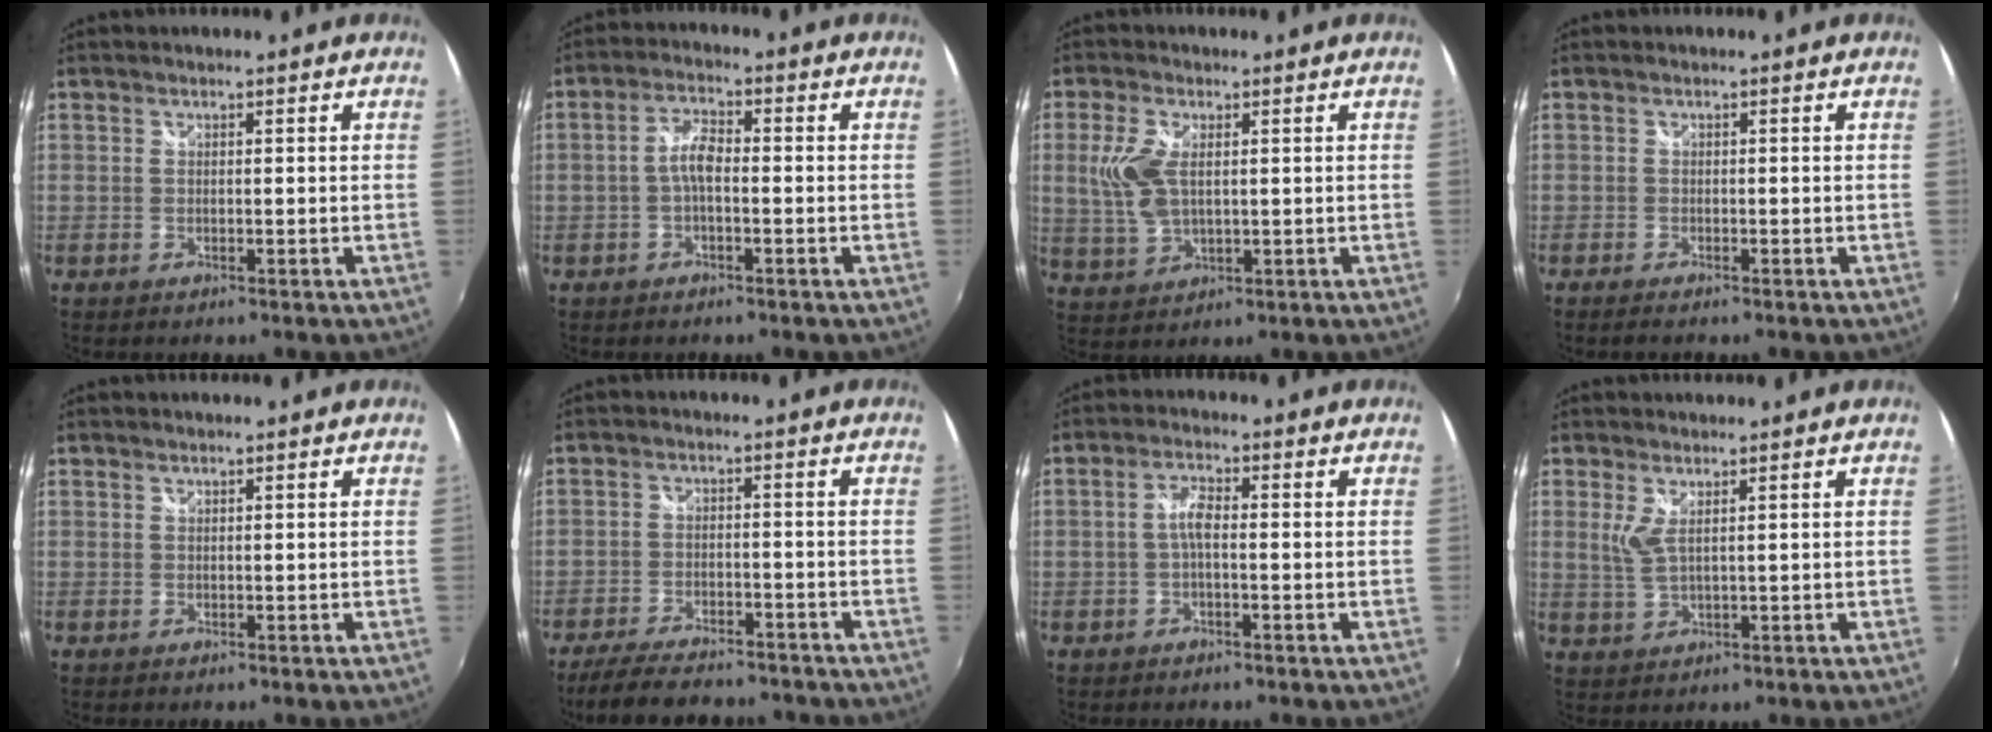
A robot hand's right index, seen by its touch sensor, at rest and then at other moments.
{"total": 3.7, "force": [-1.1, 1.4, 3.3], "torque": [-0.070, 0.013, -0.022]}
{"total": 7.7, "force": [1.4, 4.0, 6.5], "torque": [-0.144, 0.001, 0.032]}
{"total": 1.5, "force": [-1.3, 0.3, 0.7], "torque": [-0.015, -0.008, -0.025]}
{"total": 0.0}
{"total": 14.7, "force": [-12.4, 4.2, 6.7], "torque": [-0.142, -0.027, -0.185]}
{"total": 2.9, "force": [-0.6, 0.9, 2.7], "torque": [-0.058, 0.009, -0.012]}
{"total": 3.1, "force": [1.3, 0.5, 2.7], "torque": [-0.056, -0.006, 0.026]}